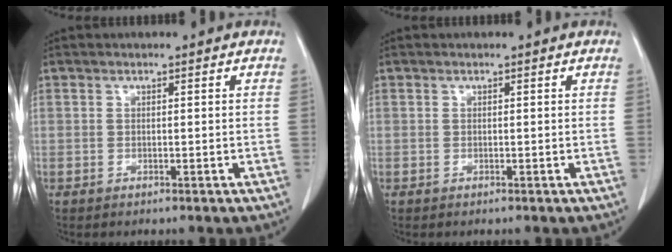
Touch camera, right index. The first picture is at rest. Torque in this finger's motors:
{"motor_torque": [0.00, 0.00, 0.00, 0.00]}